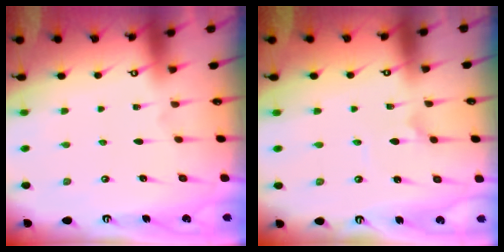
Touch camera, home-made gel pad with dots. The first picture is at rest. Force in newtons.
{"total": 1.4, "press": 1.4, "slide": 0.4}